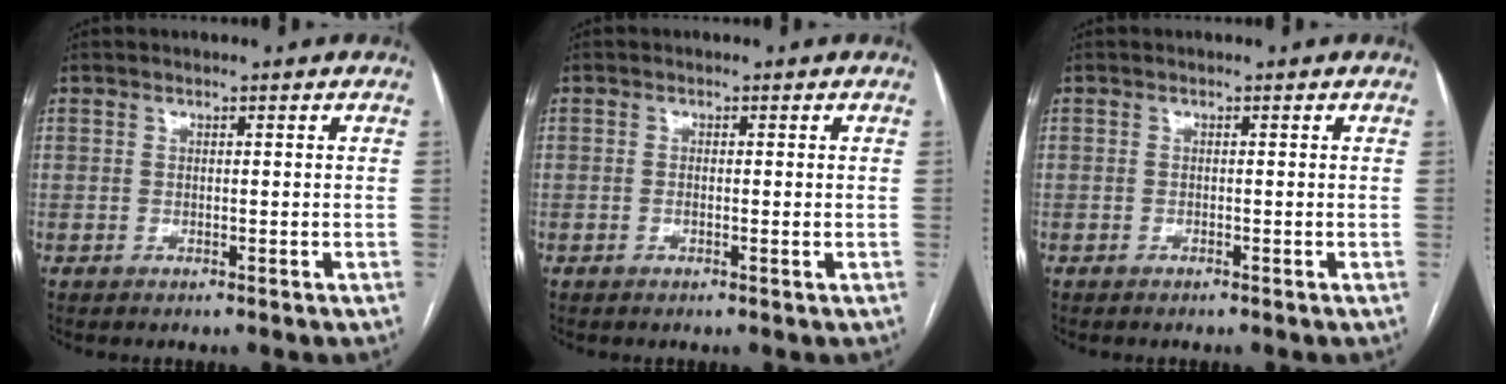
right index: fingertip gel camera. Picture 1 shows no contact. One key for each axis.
{"total": 0.9, "fx": -0.1, "fy": 0.2, "fz": 0.9, "tx": -0.015, "ty": 0.000, "tz": -0.002}
{"total": 0.0}